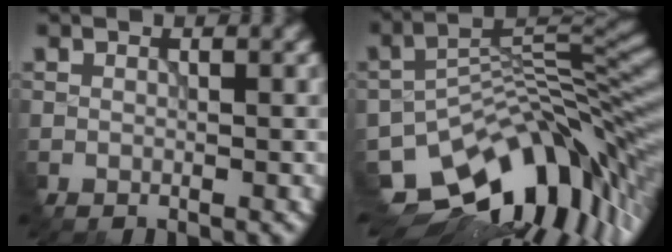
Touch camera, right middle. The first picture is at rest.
{"total": 12.4, "force": [-7.3, 6.4, 7.7], "torque": [-0.127, 0.000, -0.121]}